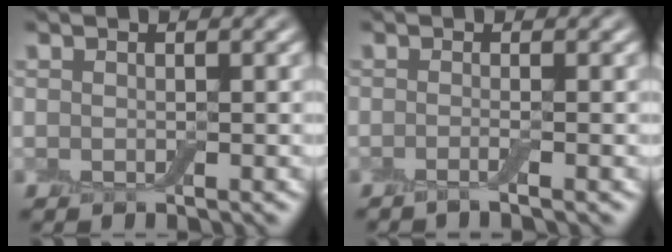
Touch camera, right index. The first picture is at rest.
{"total": 1.5, "force": [-0.6, 0.4, 1.3], "torque": [-0.014, -0.009, -0.021]}